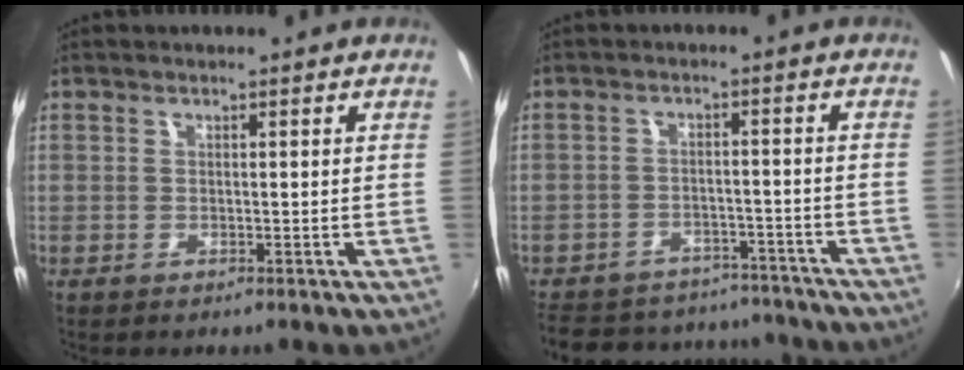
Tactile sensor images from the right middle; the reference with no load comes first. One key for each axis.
{"total": 19.2, "fx": -16.2, "fy": 8.2, "fz": 6.2, "tx": -0.145, "ty": 0.032, "tz": -0.205}